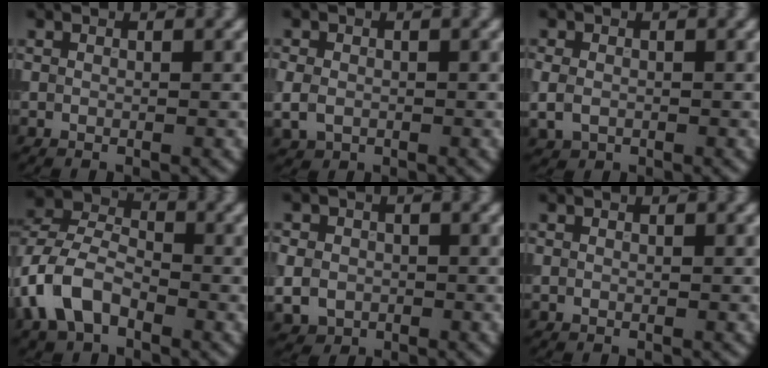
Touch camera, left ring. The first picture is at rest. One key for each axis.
{"total": 2.4, "fx": -0.5, "fy": 1.9, "fz": 1.3, "tx": -0.028, "ty": -0.006, "tz": -0.010}
{"total": 2.0, "fx": -0.4, "fy": 1.6, "fz": 1.2, "tx": -0.025, "ty": -0.006, "tz": -0.007}
{"total": 6.0, "fx": -2.6, "fy": 3.9, "fz": 3.7, "tx": -0.075, "ty": 0.006, "tz": -0.060}
{"total": 3.1, "fx": -0.5, "fy": 2.7, "fz": 1.5, "tx": -0.031, "ty": -0.004, "tz": -0.012}
{"total": 0.0}